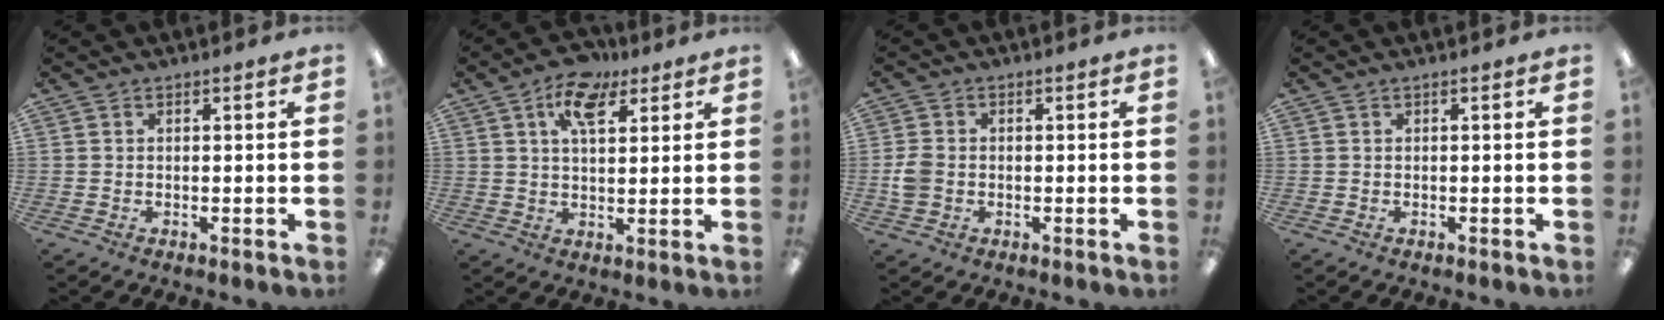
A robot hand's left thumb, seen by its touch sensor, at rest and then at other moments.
{"total": 9.9, "force": [5.2, 5.0, 6.8], "torque": [-0.110, -0.010, 0.091]}
{"total": 4.5, "force": [-0.7, 3.6, 2.7], "torque": [-0.051, 0.009, -0.011]}
{"total": 0.0}